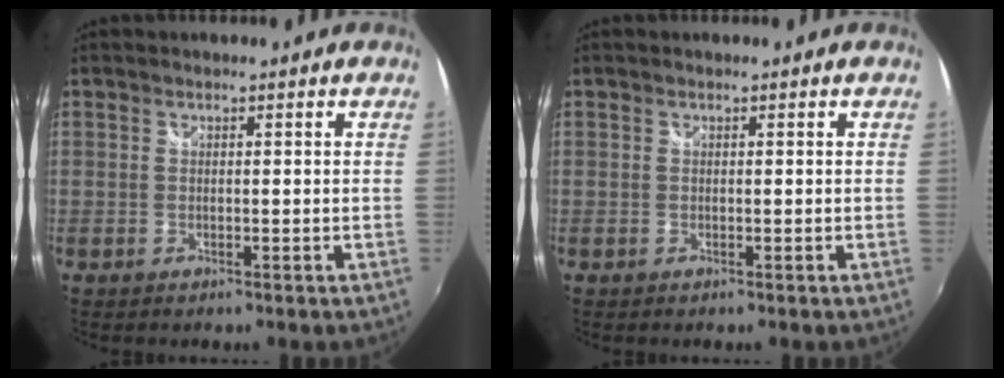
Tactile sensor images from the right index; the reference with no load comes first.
{"total": 0.0}